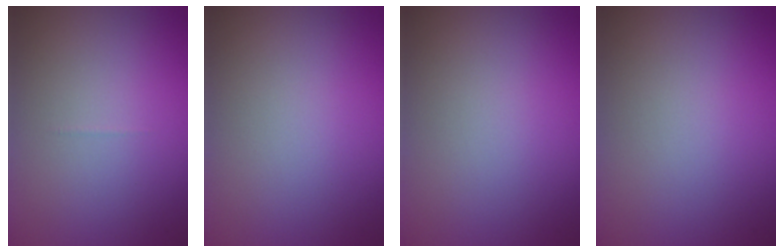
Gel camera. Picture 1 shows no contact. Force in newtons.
{"total": 0.0}
{"total": 0.0}
{"total": 0.0}